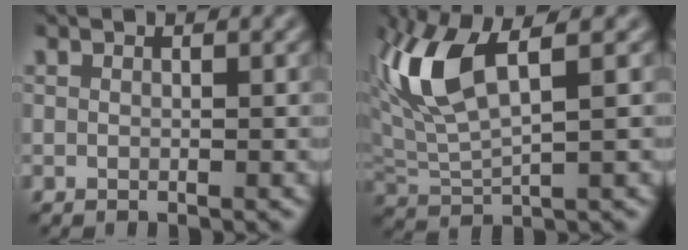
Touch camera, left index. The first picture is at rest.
{"total": 7.3, "force": [3.2, 2.5, 6.1], "torque": [-0.144, 0.007, 0.062]}